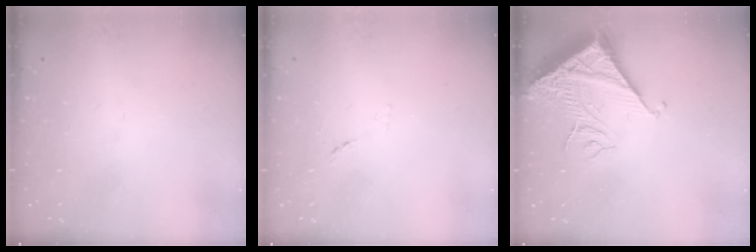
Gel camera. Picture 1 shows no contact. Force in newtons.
{"total": 7.6, "press": 7.6, "slide": 0.7}
{"total": 11.6, "press": 11.5, "slide": 1.4}